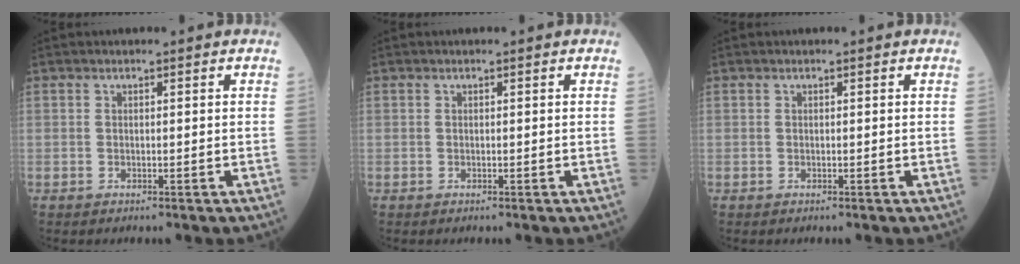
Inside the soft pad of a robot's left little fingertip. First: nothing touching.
{"total": 0.0}
{"total": 0.0}